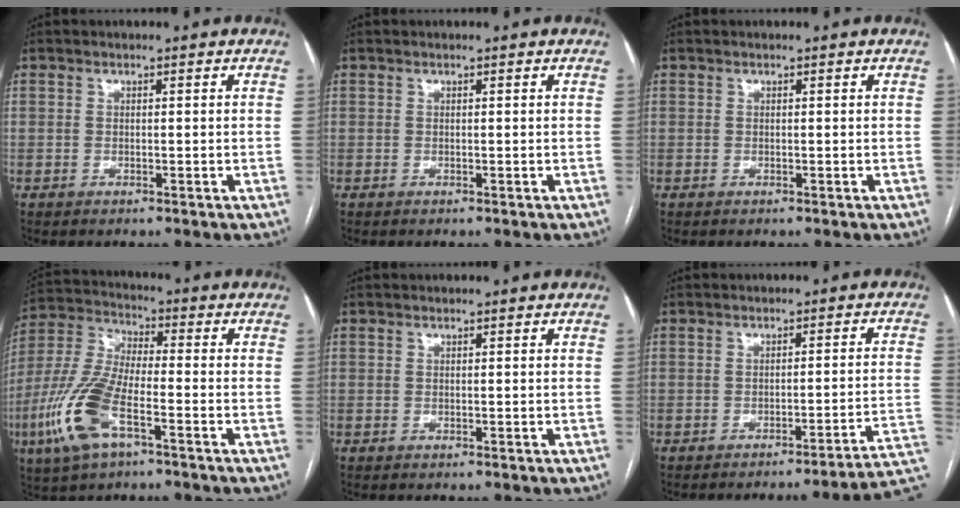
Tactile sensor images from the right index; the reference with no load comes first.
{"total": 0.0}
{"total": 0.0}
{"total": 13.4, "force": [-5.7, 4.2, 11.4], "torque": [-0.264, -0.006, -0.112]}
{"total": 0.0}
{"total": 9.5, "force": [-6.7, -0.6, 6.7], "torque": [-0.064, 0.015, -0.077]}